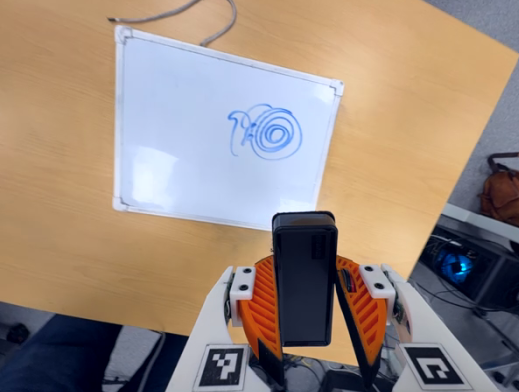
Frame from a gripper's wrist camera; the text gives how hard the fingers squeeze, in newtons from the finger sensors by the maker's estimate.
{"total": 4.9, "left": 4.4, "right": 5.3}